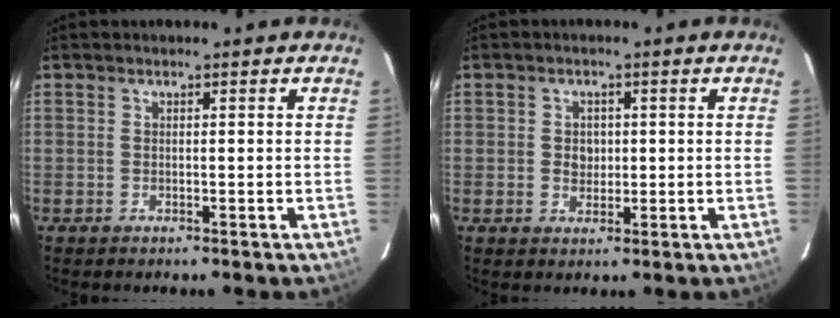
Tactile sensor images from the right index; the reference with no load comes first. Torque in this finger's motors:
{"motor_torque": [0.00, 0.04, 0.02, 0.00]}